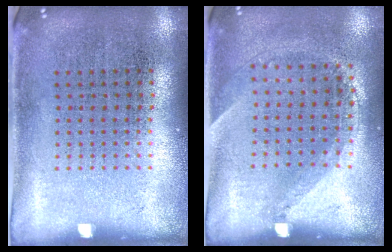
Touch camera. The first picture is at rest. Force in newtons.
{"total": 1.4, "press": 1.0, "slide": 1.0}